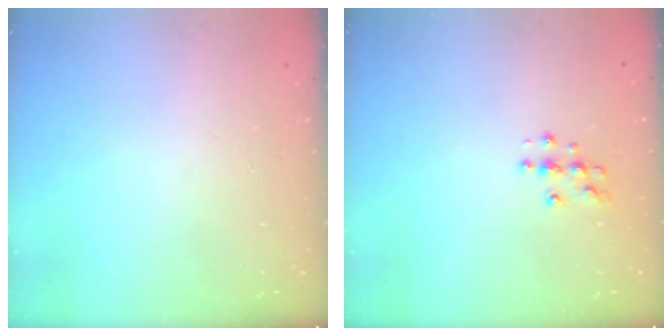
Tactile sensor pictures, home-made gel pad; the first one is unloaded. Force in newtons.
{"total": 4.5, "press": 4.4, "slide": 0.4}